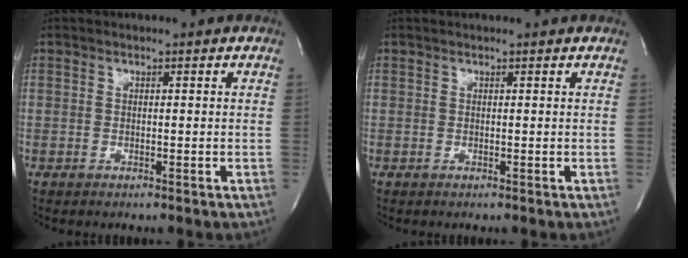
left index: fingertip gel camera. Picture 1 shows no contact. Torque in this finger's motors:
{"motor_torque": [-0.35, 0.14, -0.03, 0.00]}